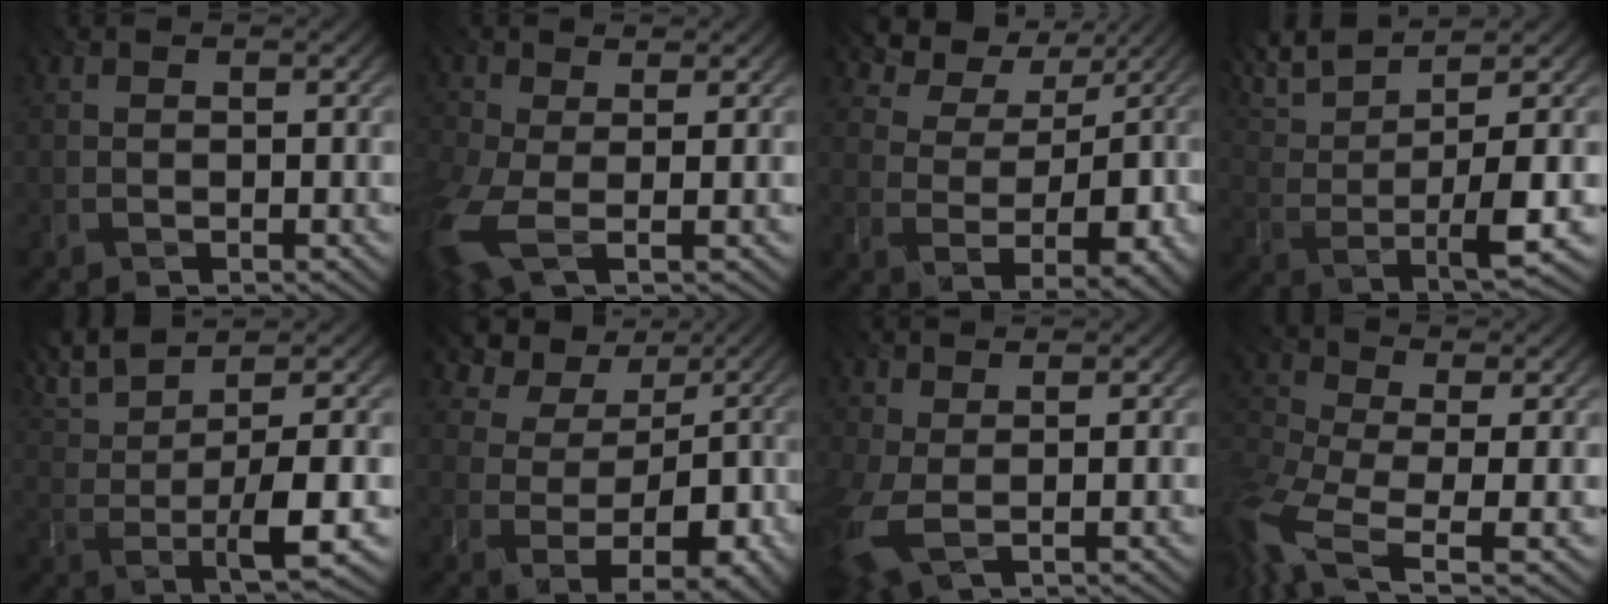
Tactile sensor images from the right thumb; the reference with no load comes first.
{"total": 6.5, "force": [-1.4, 3.5, 5.3], "torque": [-0.145, -0.018, -0.040]}
{"total": 6.2, "force": [2.3, 4.2, 3.9], "torque": [-0.061, -0.004, 0.043]}
{"total": 8.0, "force": [4.2, 2.0, 6.5], "torque": [-0.132, 0.009, 0.082]}
{"total": 7.8, "force": [3.0, 1.8, 7.0], "torque": [-0.135, 0.010, 0.060]}
{"total": 7.6, "force": [1.3, 5.6, 5.0], "torque": [-0.076, -0.005, 0.028]}
{"total": 4.8, "force": [0.5, 2.4, 4.2], "torque": [-0.112, 0.004, 0.004]}
{"total": 9.4, "force": [-4.3, 3.9, 7.5], "torque": [-0.182, -0.015, -0.097]}